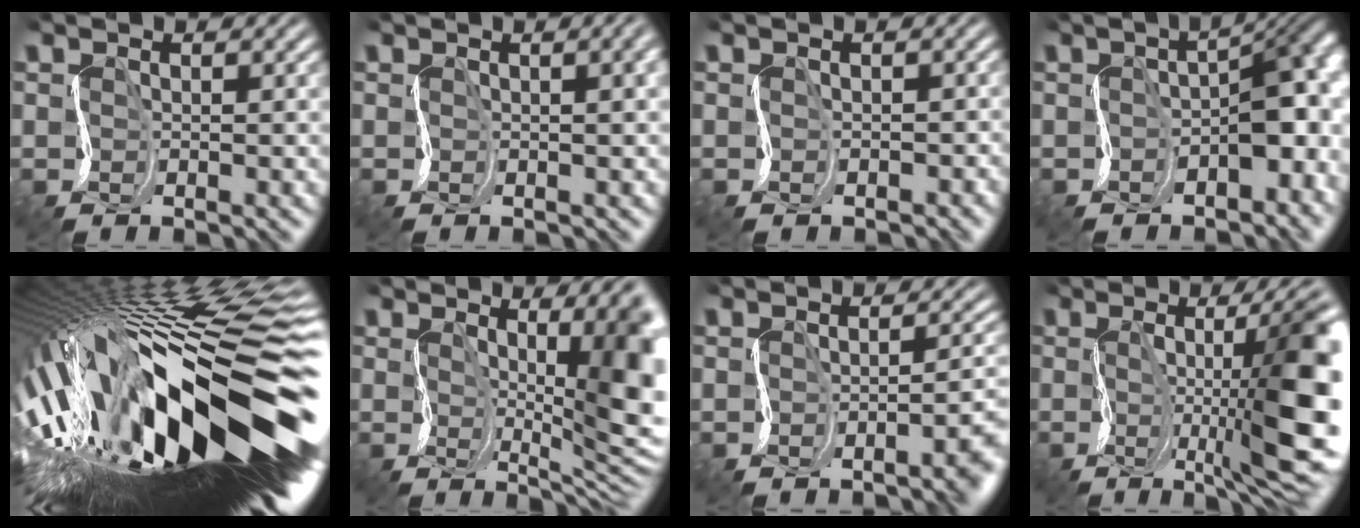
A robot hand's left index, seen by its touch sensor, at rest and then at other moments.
{"total": 6.7, "force": [1.9, 3.7, 5.3], "torque": [-0.013, 0.039, -0.015]}
{"total": 1.0, "force": [-0.6, 0.8, 0.2], "torque": [0.007, 0.001, -0.005]}
{"total": 8.3, "force": [-0.3, 3.7, 7.4], "torque": [-0.084, 0.003, -0.004]}
{"total": 19.7, "force": [-2.5, 6.6, 18.4], "torque": [-0.307, -0.008, -0.054]}
{"total": 10.7, "force": [1.4, 2.6, 10.3], "torque": [-0.130, -0.006, 0.027]}
{"total": 4.5, "force": [-1.6, 1.3, 4.0], "torque": [-0.026, -0.007, -0.022]}
{"total": 11.7, "force": [0.0, 2.8, 11.3], "torque": [-0.145, -0.001, -0.004]}